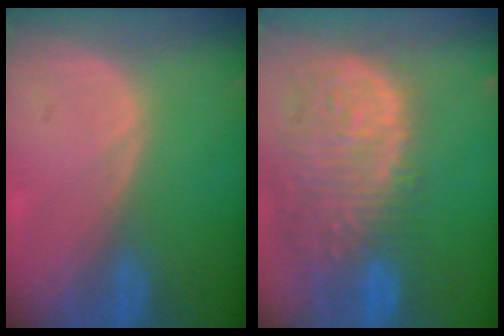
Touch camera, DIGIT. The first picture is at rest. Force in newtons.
{"total": 14.5, "press": 11.9, "slide": 8.2}